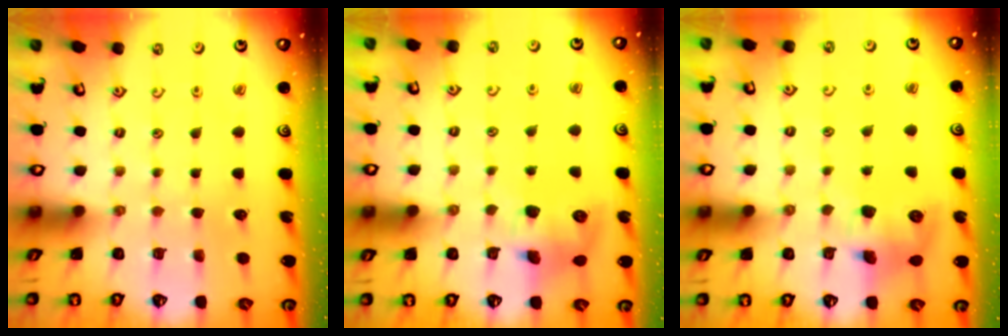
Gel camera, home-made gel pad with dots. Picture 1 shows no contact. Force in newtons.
{"total": 10.7, "press": 10.7, "slide": 0.8}
{"total": 10.7, "press": 10.7, "slide": 0.8}